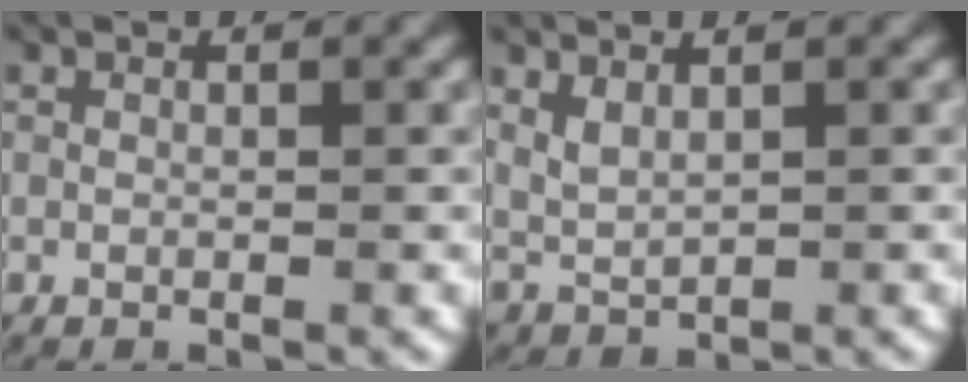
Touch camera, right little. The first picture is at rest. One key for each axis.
{"total": 2.7, "fx": 0.9, "fy": 2.0, "fz": 1.5, "tx": -0.042, "ty": -0.007, "tz": 0.027}